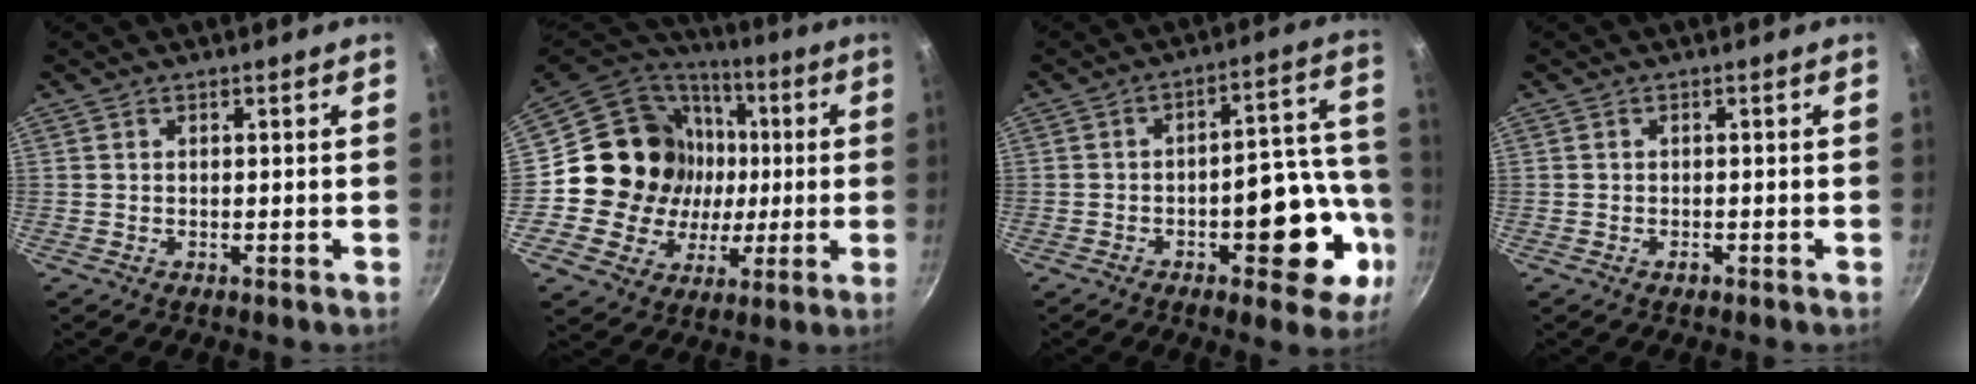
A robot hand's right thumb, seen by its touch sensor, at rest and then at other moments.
{"total": 21.3, "force": [1.2, 19.2, 9.2], "torque": [-0.143, 0.020, 0.028]}
{"total": 15.8, "force": [-5.3, 7.3, 13.0], "torque": [-0.121, 0.054, -0.069]}
{"total": 0.9, "force": [-0.5, 0.6, 0.5], "torque": [-0.009, 0.004, -0.010]}